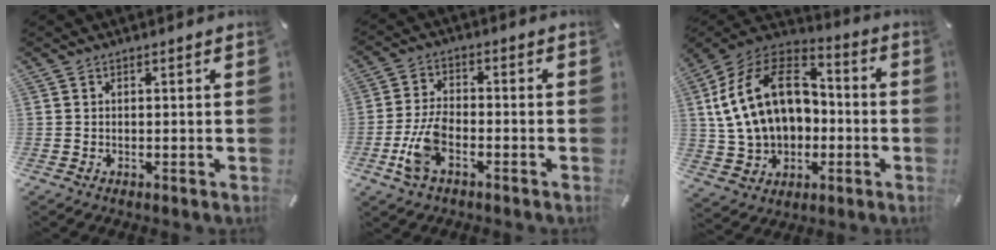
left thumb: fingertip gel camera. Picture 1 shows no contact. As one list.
[{"total": 8.4, "force": [-3.2, 4.4, 6.4], "torque": [-0.140, 0.003, -0.058]}, {"total": 20.9, "force": [1.4, 15.7, 13.8], "torque": [-0.281, 0.004, 0.029]}]